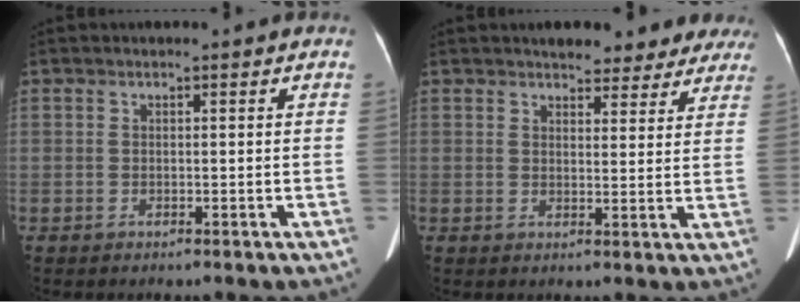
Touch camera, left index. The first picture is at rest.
{"total": 9.7, "force": [8.5, 3.5, 3.1], "torque": [-0.006, 0.004, 0.083]}